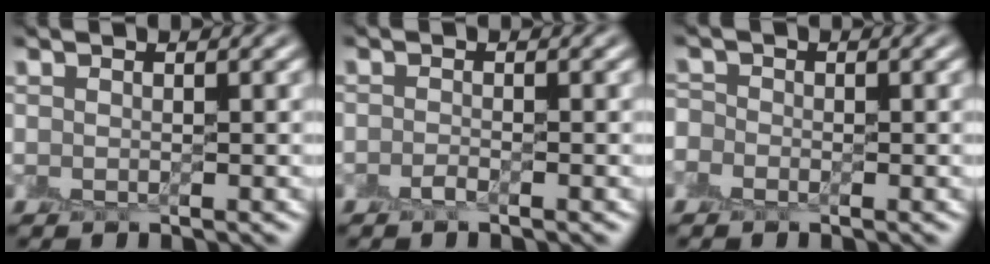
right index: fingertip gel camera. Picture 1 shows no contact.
{"total": 0.8, "force": [-0.6, 0.2, 0.5], "torque": [-0.010, 0.000, -0.012]}
{"total": 1.5, "force": [-0.8, 1.2, 0.4], "torque": [-0.001, 0.002, -0.021]}